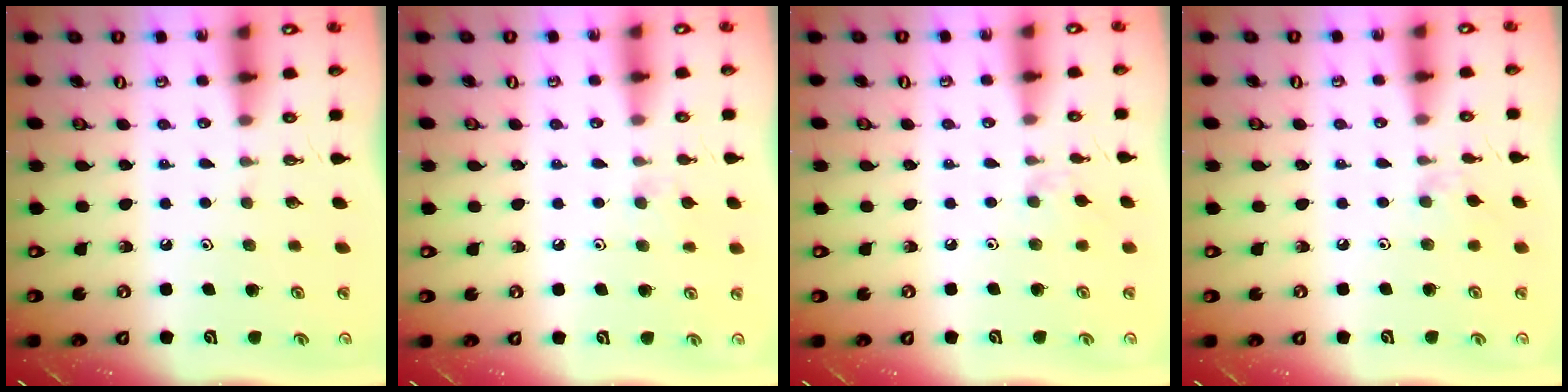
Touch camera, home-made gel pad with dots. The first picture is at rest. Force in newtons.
{"total": 4.1, "press": 4.0, "slide": 0.7}
{"total": 4.0, "press": 3.9, "slide": 0.8}
{"total": 4.0, "press": 3.9, "slide": 0.8}